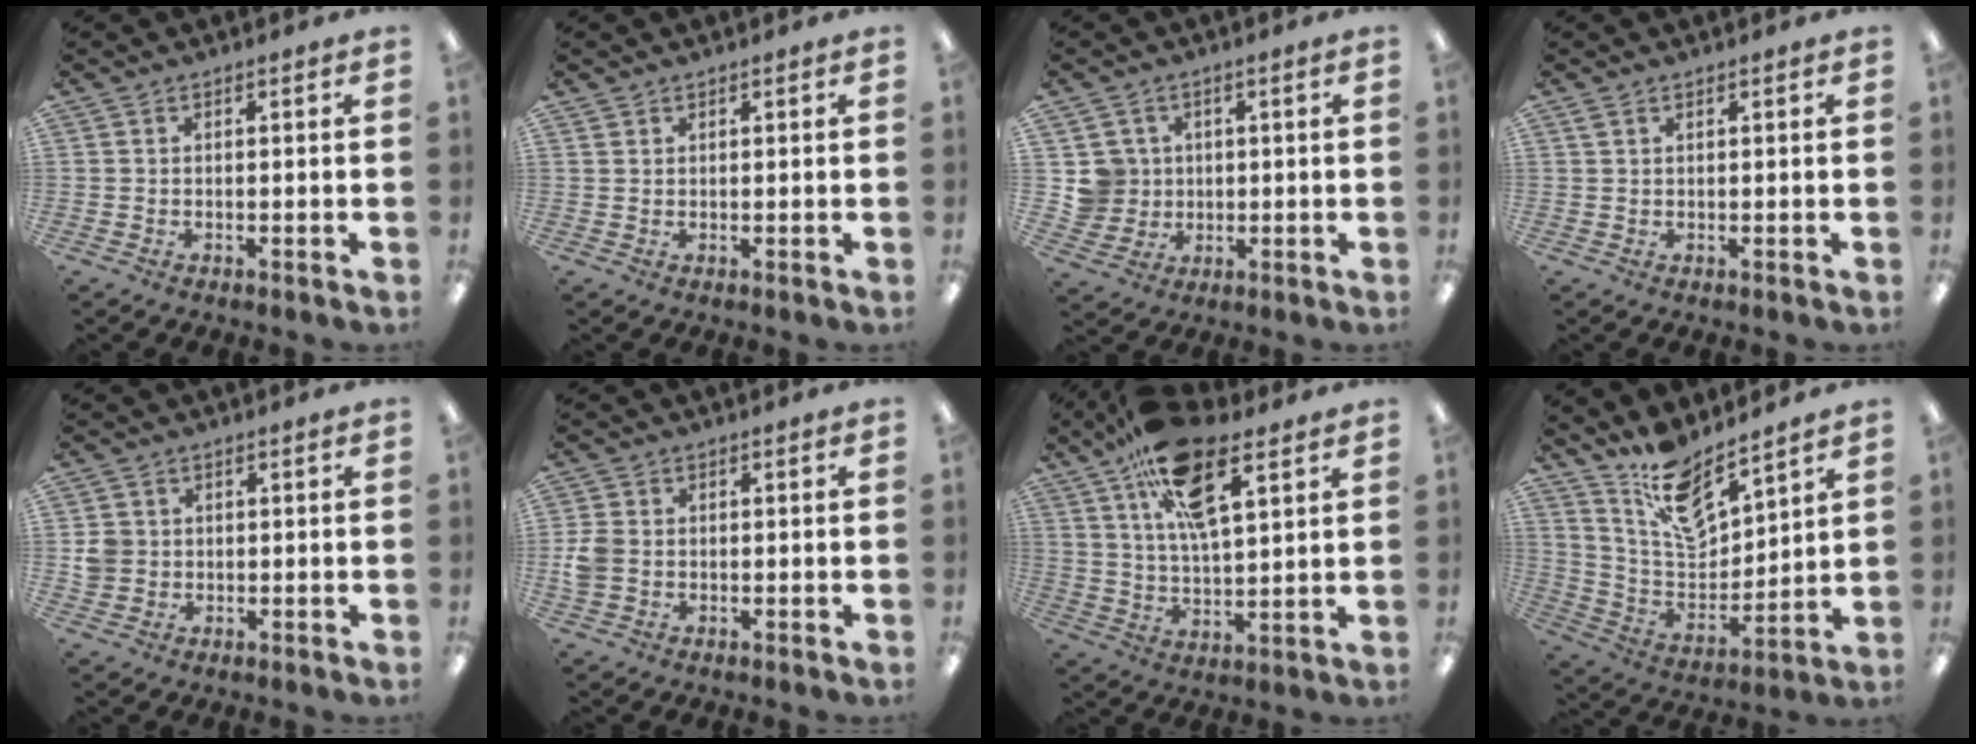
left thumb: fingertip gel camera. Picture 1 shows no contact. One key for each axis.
{"total": 1.2, "fx": 1.0, "fy": 0.6, "fz": 0.0, "tx": -0.001, "ty": -0.001, "tz": 0.021}
{"total": 6.5, "fx": 1.6, "fy": 6.3, "fz": 0.3, "tx": -0.016, "ty": 0.007, "tz": 0.036}
{"total": 0.9, "fx": 0.6, "fy": 0.4, "fz": 0.6, "tx": -0.013, "ty": 0.001, "tz": 0.011}
{"total": 3.5, "fx": 0.2, "fy": 3.4, "fz": 0.6, "tx": -0.009, "ty": 0.004, "tz": 0.003}
{"total": 4.6, "fx": -0.4, "fy": 3.7, "fz": 2.6, "tx": -0.058, "ty": 0.005, "tz": -0.007}
{"total": 16.9, "fx": 9.7, "fy": 7.1, "fz": 11.9, "tx": -0.204, "ty": -0.025, "tz": 0.167}
{"total": 14.3, "fx": 11.3, "fy": 5.5, "fz": 6.8, "tx": -0.129, "ty": -0.071, "tz": 0.206}